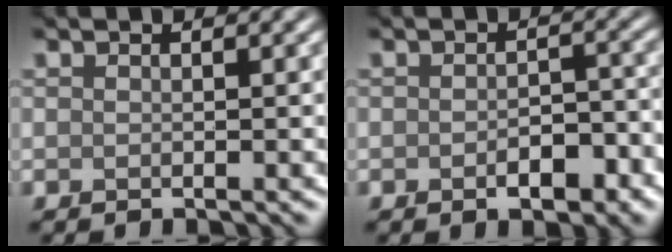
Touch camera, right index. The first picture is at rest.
{"total": 3.3, "force": [-1.4, 1.7, 2.5], "torque": [-0.036, -0.002, -0.018]}